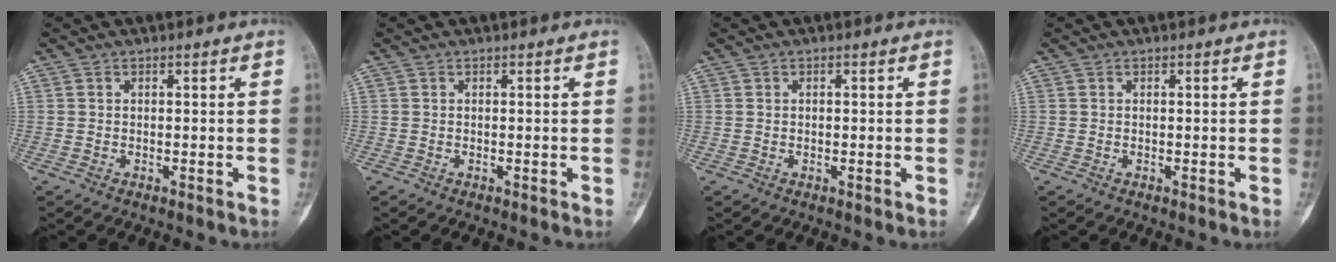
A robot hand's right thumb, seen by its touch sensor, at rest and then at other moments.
{"total": 0.0}
{"total": 0.0}
{"total": 0.0}